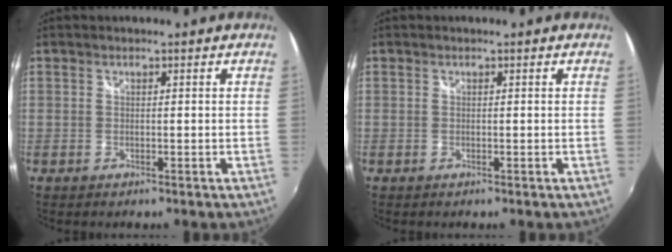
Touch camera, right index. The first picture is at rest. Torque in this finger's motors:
{"motor_torque": [0.00, 0.00, 0.00, 0.00]}